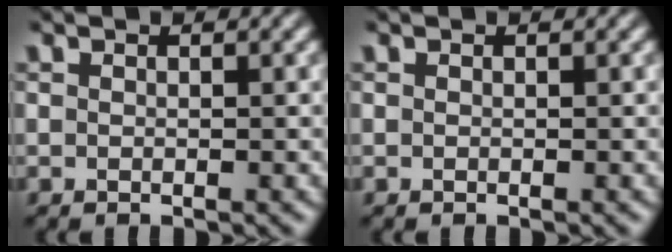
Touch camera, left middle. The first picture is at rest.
{"total": 0.0}